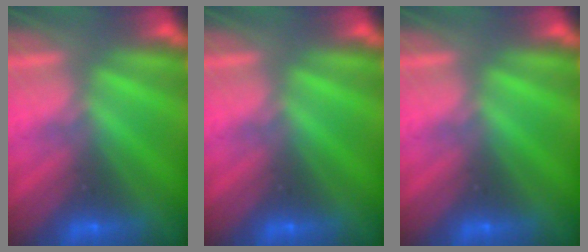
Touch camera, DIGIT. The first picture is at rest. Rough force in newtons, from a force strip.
{"total": 0.0}
{"total": 0.0}